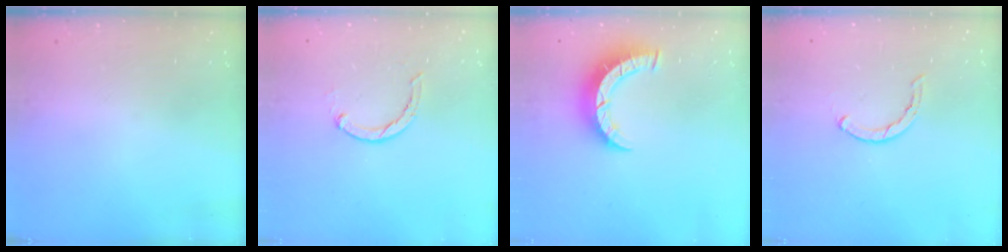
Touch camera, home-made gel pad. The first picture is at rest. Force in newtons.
{"total": 1.7, "press": 1.6, "slide": 0.3}
{"total": 6.8, "press": 6.8, "slide": 0.6}
{"total": 0.5, "press": 0.5, "slide": 0.2}